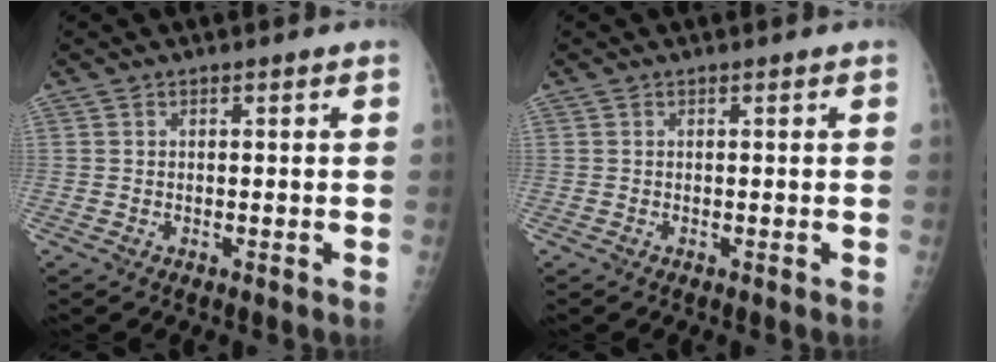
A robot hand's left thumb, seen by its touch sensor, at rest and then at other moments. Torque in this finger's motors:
{"motor_torque": [0.25, 0.15, 0.00, 0.00, 0.01]}